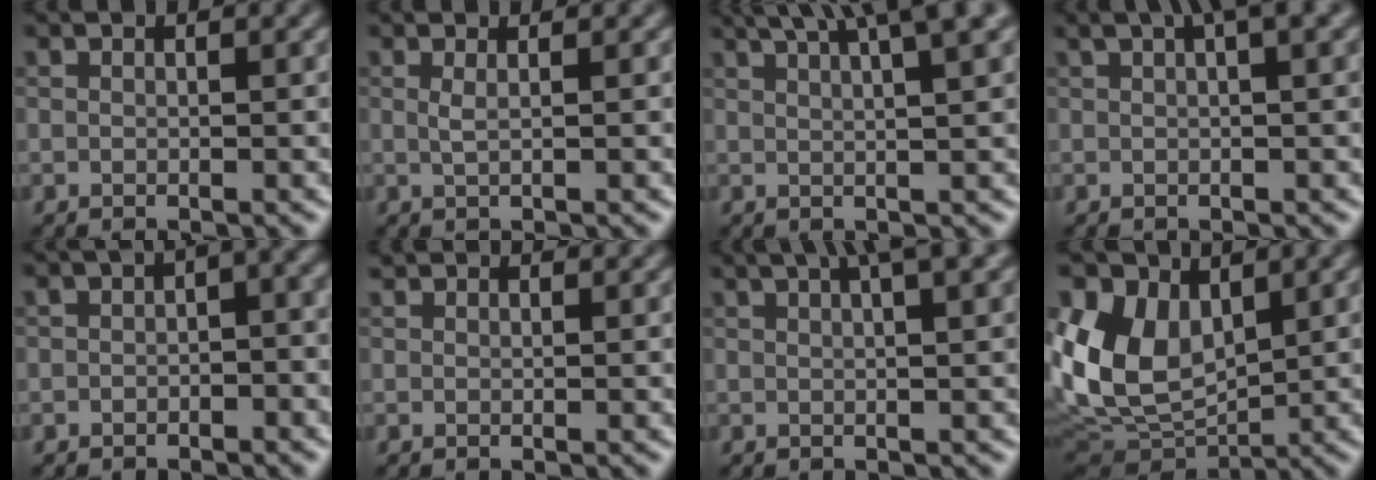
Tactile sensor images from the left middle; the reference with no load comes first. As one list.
[{"total": 1.2, "force": [0.4, 0.4, 1.0], "torque": [-0.016, -0.002, 0.003]}, {"total": 8.7, "force": [5.5, 2.4, 6.4], "torque": [-0.061, 0.043, 0.043]}, {"total": 4.5, "force": [2.5, 0.8, 3.6], "torque": [-0.049, 0.015, 0.036]}, {"total": 4.7, "force": [0.9, 2.3, 4.0], "torque": [-0.039, 0.011, 0.001]}, {"total": 1.6, "force": [1.6, 0.3, 0.3], "torque": [-0.014, 0.002, 0.022]}, {"total": 6.0, "force": [3.7, 1.4, 4.6], "torque": [-0.043, 0.022, 0.031]}, {"total": 9.0, "force": [2.8, 6.0, 6.1], "torque": [-0.142, -0.012, 0.054]}]